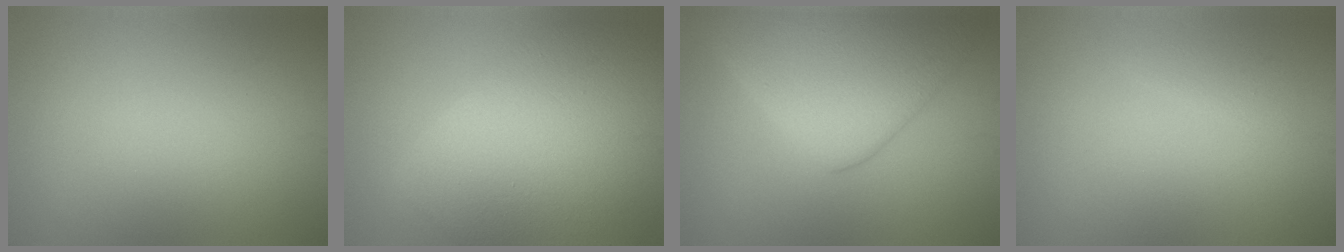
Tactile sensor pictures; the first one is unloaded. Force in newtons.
{"total": 11.5, "press": 11.5, "slide": 0.5}
{"total": 8.4, "press": 8.4, "slide": 0.4}
{"total": 0.8, "press": 0.8, "slide": 0.0}